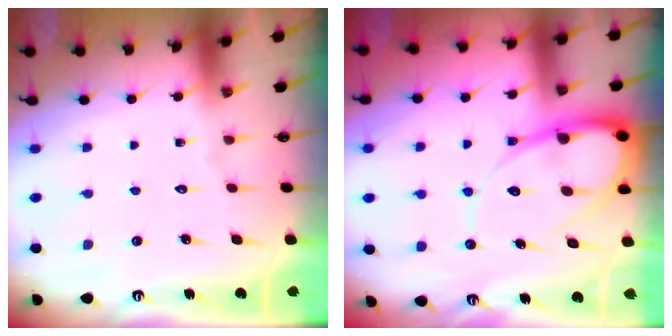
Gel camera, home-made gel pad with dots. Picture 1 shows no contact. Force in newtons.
{"total": 13.3, "press": 13.3, "slide": 1.2}